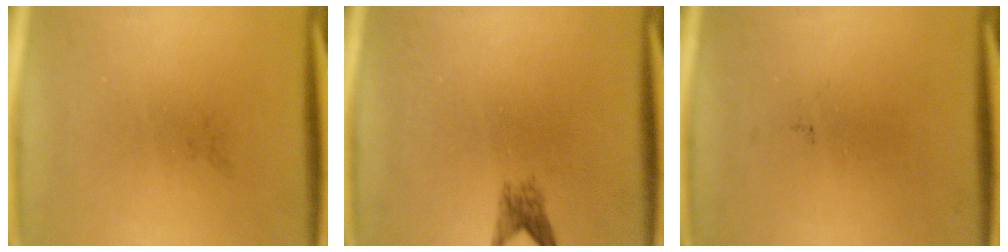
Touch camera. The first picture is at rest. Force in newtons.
{"total": 1.9}
{"total": 0.0}